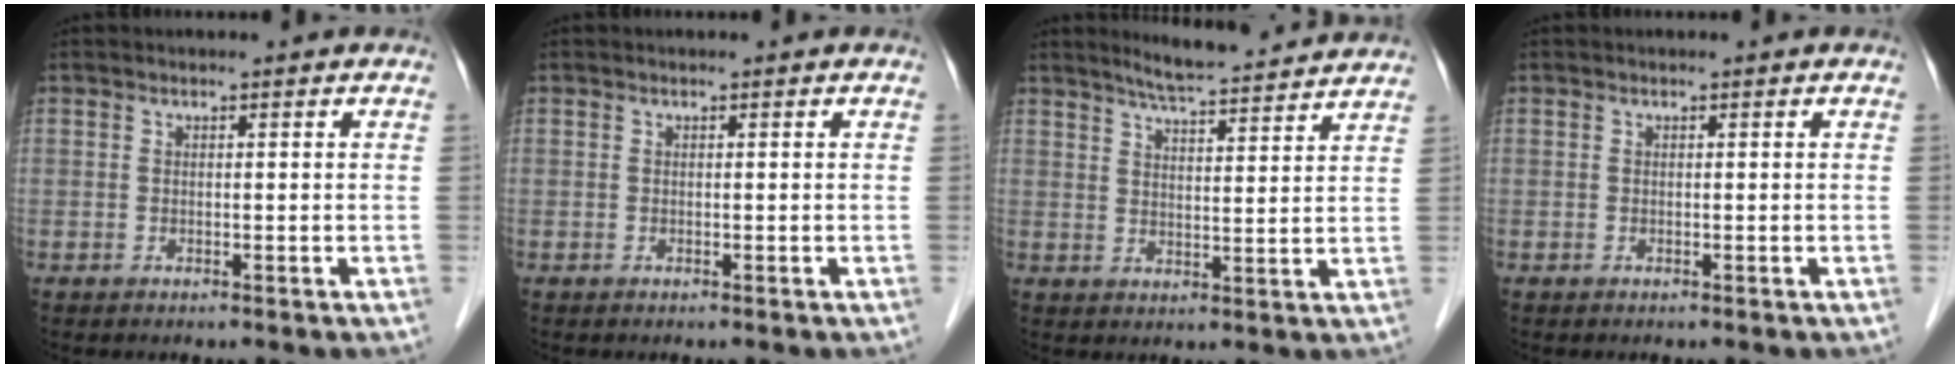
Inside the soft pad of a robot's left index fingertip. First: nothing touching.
{"total": 0.0}
{"total": 10.5, "force": [9.8, 0.3, 3.8], "torque": [-0.065, 0.014, 0.135]}
{"total": 0.0}